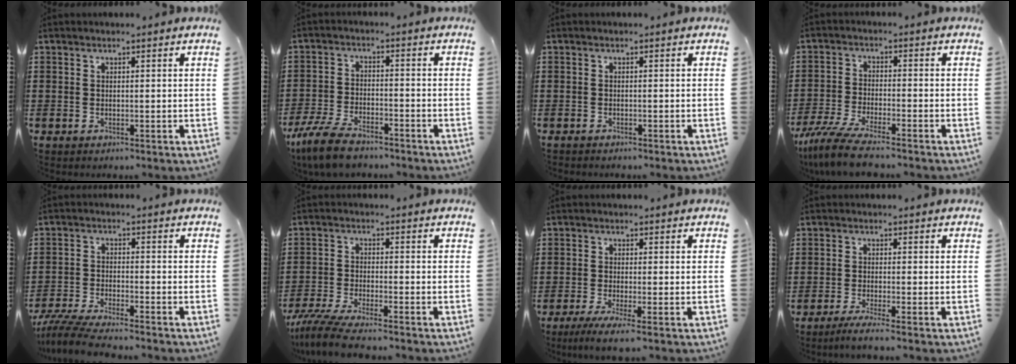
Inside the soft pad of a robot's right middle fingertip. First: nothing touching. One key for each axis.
{"total": 7.0, "fx": -5.6, "fy": 2.1, "fz": 3.6, "tx": -0.089, "ty": 0.001, "tz": -0.110}
{"total": 0.6, "fx": -0.5, "fy": 0.1, "fz": 0.0, "tx": -0.002, "ty": 0.000, "tz": -0.012}
{"total": 6.2, "fx": -5.3, "fy": 0.3, "fz": 3.2, "tx": -0.087, "ty": -0.020, "tz": -0.106}
{"total": 5.2, "fx": -4.9, "fy": 0.2, "fz": 1.8, "tx": -0.050, "ty": -0.011, "tz": -0.100}
{"total": 5.4, "fx": -4.9, "fy": 0.1, "fz": 2.3, "tx": -0.064, "ty": -0.020, "tz": -0.100}
{"total": 2.8, "fx": -1.9, "fy": -0.2, "fz": 2.0, "tx": -0.040, "ty": -0.012, "tz": -0.034}
{"total": 2.3, "fx": -1.8, "fy": -0.3, "fz": 1.4, "tx": -0.030, "ty": -0.006, "tz": -0.035}